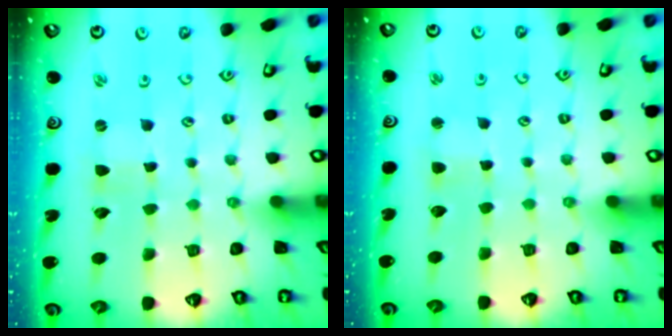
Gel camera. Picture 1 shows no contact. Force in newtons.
{"total": 2.2, "press": 2.2, "slide": 0.2}